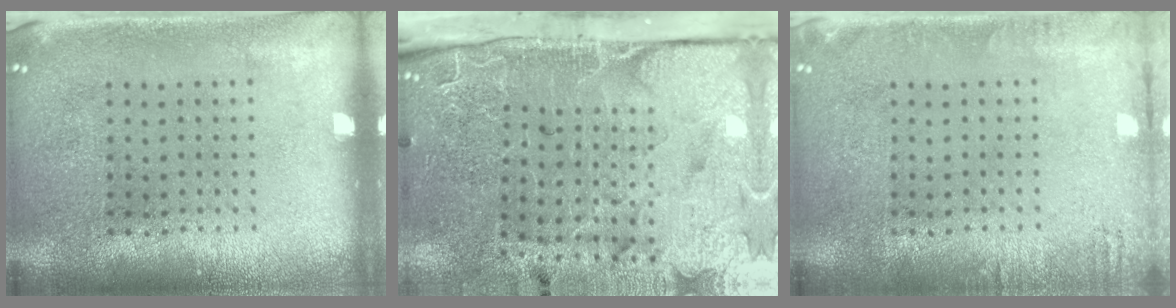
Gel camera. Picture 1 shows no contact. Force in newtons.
{"total": 4.9, "press": 3.9, "slide": 3.0}
{"total": 1.4, "press": 1.3, "slide": 0.2}